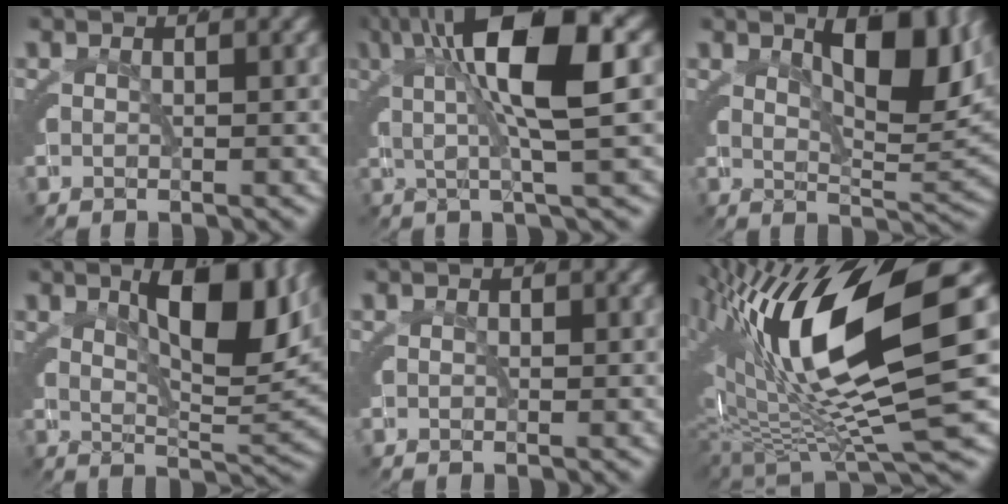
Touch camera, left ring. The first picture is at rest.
{"total": 9.7, "force": [2.7, 2.2, 9.0], "torque": [-0.146, 0.022, 0.035]}
{"total": 7.0, "force": [3.2, 1.4, 6.1], "torque": [-0.073, -0.003, 0.054]}
{"total": 7.6, "force": [3.2, 1.6, 6.8], "torque": [-0.089, -0.001, 0.053]}
{"total": 0.0}
{"total": 18.0, "force": [1.6, 8.3, 15.8], "torque": [-0.255, 0.014, 0.028]}